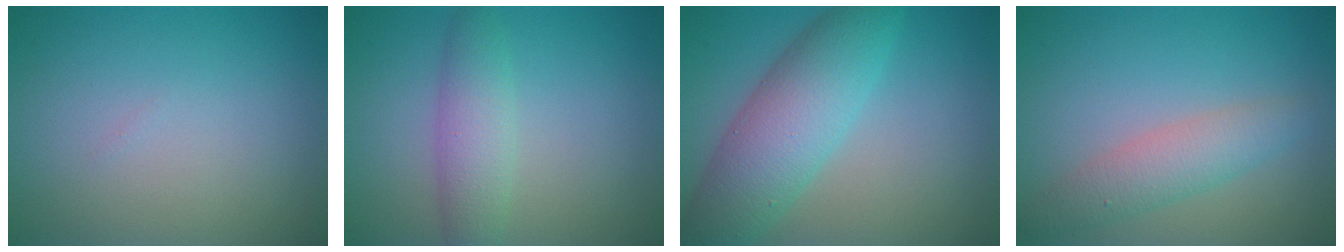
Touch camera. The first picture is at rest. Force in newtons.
{"total": 3.4, "press": 3.4, "slide": 0.1}
{"total": 7.3, "press": 7.3, "slide": 0.2}
{"total": 3.2, "press": 3.2, "slide": 0.1}